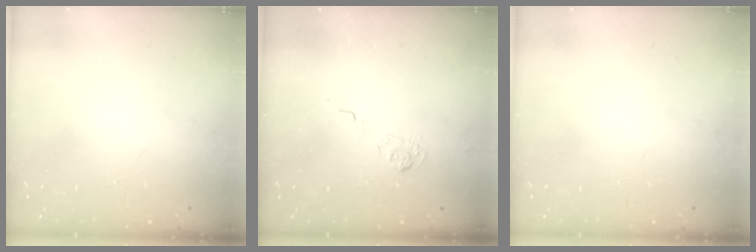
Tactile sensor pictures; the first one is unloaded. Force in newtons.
{"total": 3.2, "press": 2.7, "slide": 1.6}
{"total": 0.0}